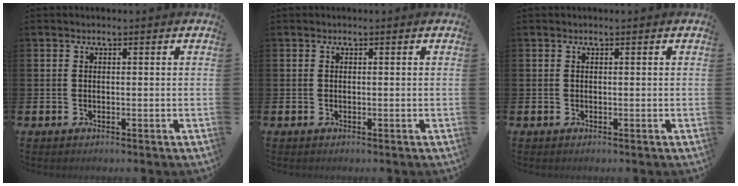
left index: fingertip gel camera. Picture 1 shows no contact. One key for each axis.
{"total": 0.0}
{"total": 0.0}